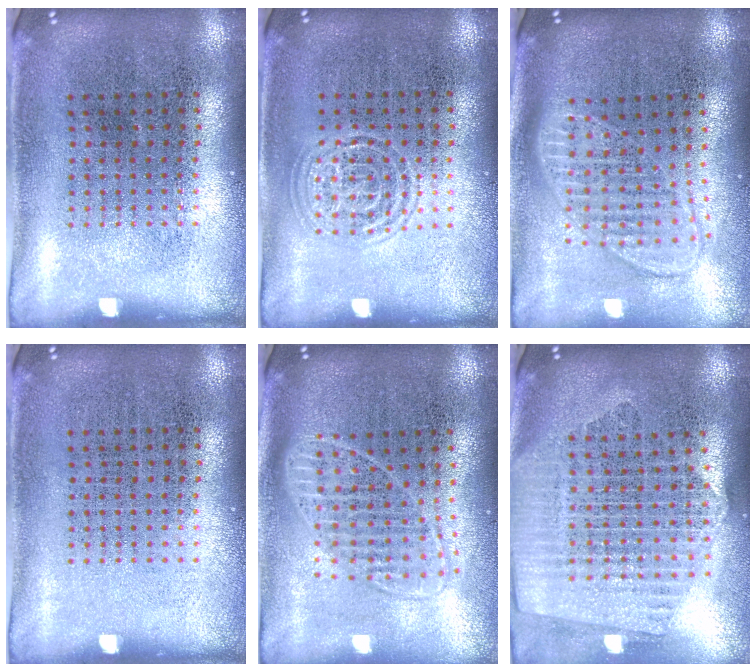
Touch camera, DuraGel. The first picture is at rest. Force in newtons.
{"total": 1.3, "press": 1.3, "slide": 0.1}
{"total": 1.8, "press": 1.5, "slide": 1.0}
{"total": 0.0}
{"total": 1.8, "press": 1.4, "slide": 1.0}
{"total": 2.3, "press": 2.0, "slide": 1.1}